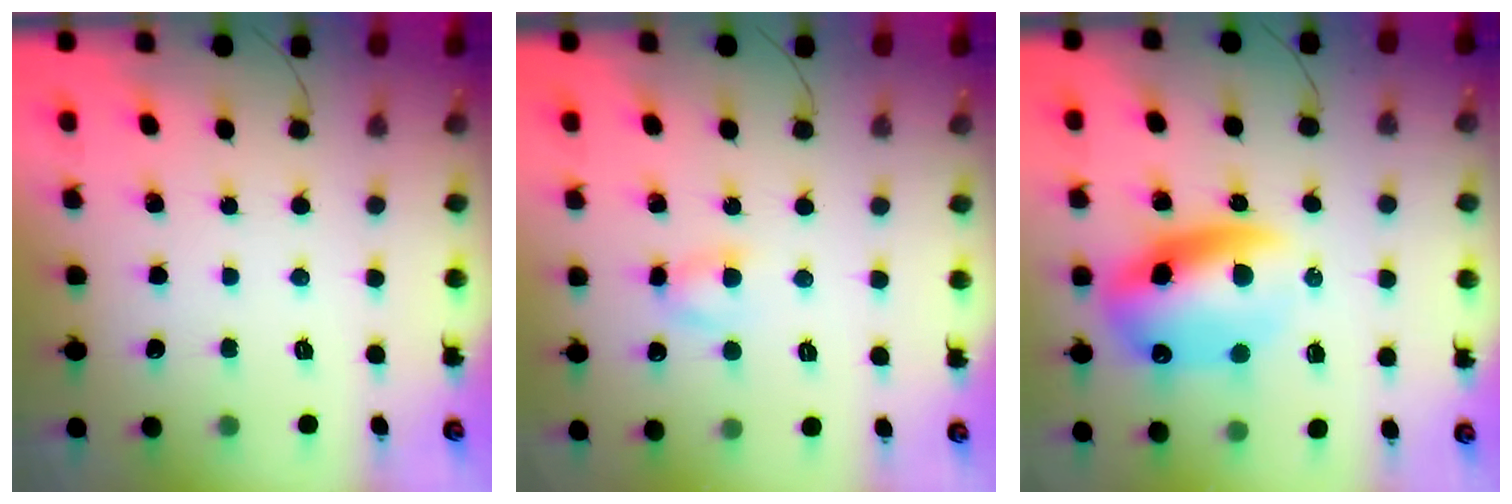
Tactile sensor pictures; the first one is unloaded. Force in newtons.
{"total": 4.0, "press": 3.9, "slide": 1.1}
{"total": 16.4, "press": 15.8, "slide": 4.4}